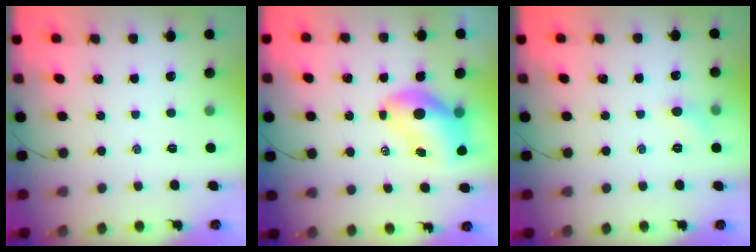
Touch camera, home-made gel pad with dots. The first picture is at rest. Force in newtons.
{"total": 8.7, "press": 8.3, "slide": 2.5}
{"total": 5.2, "press": 4.9, "slide": 1.6}